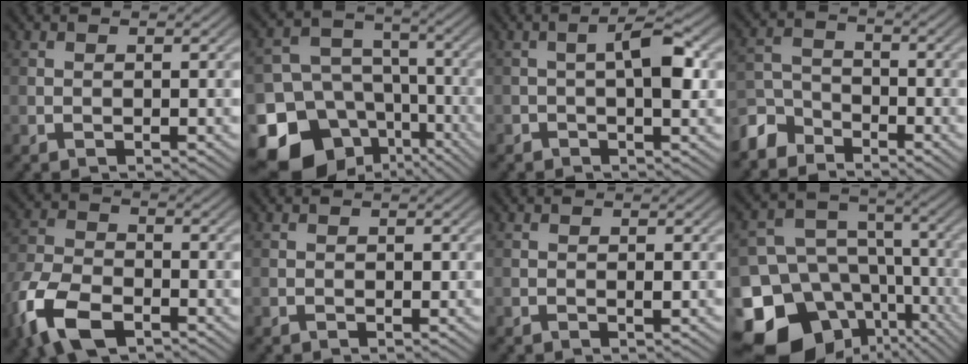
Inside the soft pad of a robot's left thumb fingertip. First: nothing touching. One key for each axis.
{"total": 17.9, "fx": -9.5, "fy": 14.1, "fz": 5.8, "tx": -0.151, "ty": -0.060, "tz": -0.147}
{"total": 3.8, "fx": -0.4, "fy": 1.0, "fz": 3.7, "tx": -0.062, "ty": 0.011, "tz": -0.014}
{"total": 5.0, "fx": -4.2, "fy": 2.4, "fz": 1.3, "tx": -0.033, "ty": -0.002, "tz": -0.100}
{"total": 11.0, "fx": -6.1, "fy": 5.7, "fz": 7.2, "tx": -0.178, "ty": -0.024, "tz": -0.127}
{"total": 0.5, "fx": -0.1, "fy": 0.3, "fz": 0.4, "tx": -0.005, "ty": -0.002, "tz": -0.001}
{"total": 0.6, "fx": 0.0, "fy": 0.1, "fz": 0.6, "tx": -0.011, "ty": -0.001, "tz": -0.002}
{"total": 19.7, "fx": -10.6, "fy": 14.9, "fz": 7.4, "tx": -0.181, "ty": -0.056, "tz": -0.153}